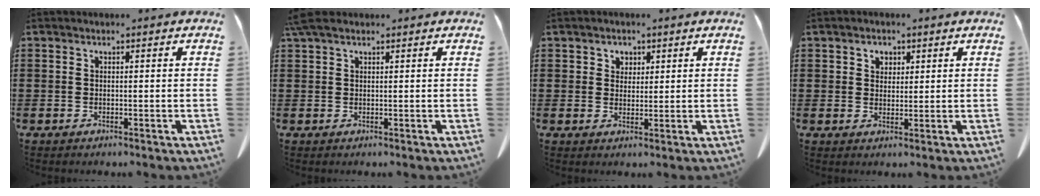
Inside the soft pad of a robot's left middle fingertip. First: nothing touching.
{"total": 1.9, "force": [1.4, 0.6, 1.2], "torque": [-0.029, 0.002, 0.026]}
{"total": 2.1, "force": [1.4, 1.5, 0.1], "torque": [-0.002, 0.003, 0.024]}
{"total": 1.8, "force": [1.1, 1.4, 0.6], "torque": [-0.008, 0.003, 0.018]}